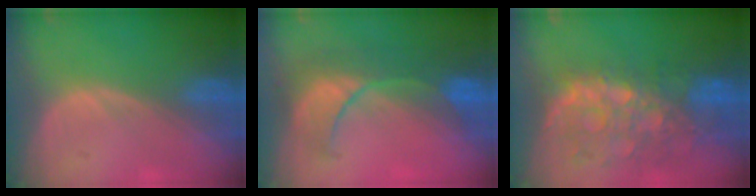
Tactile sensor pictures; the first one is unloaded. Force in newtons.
{"total": 8.5, "press": 8.4, "slide": 1.7}
{"total": 11.2, "press": 9.8, "slide": 5.5}